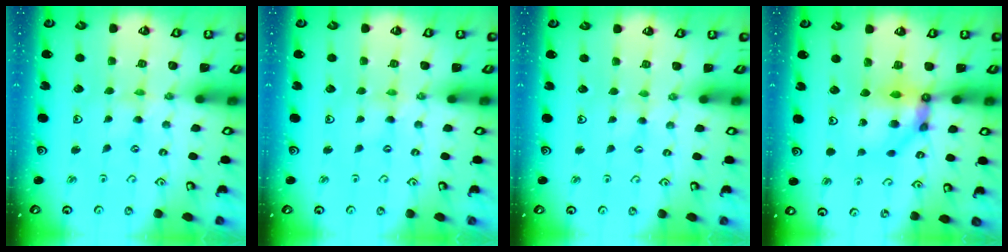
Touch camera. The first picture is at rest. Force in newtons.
{"total": 0.9, "press": 0.9, "slide": 0.2}
{"total": 0.9, "press": 0.9, "slide": 0.1}
{"total": 11.1, "press": 11.0, "slide": 1.1}